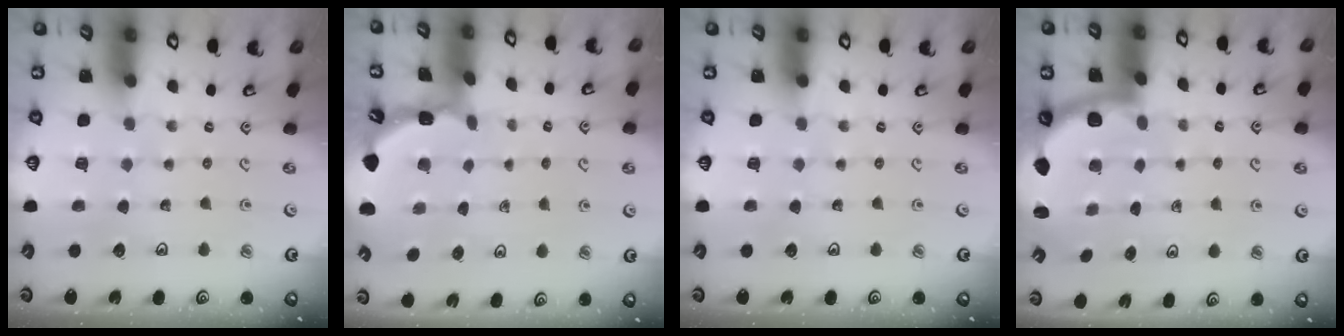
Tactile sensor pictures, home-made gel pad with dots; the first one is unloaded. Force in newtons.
{"total": 1.7, "press": 1.7, "slide": 0.1}
{"total": 0.0}
{"total": 2.6, "press": 2.5, "slide": 0.6}